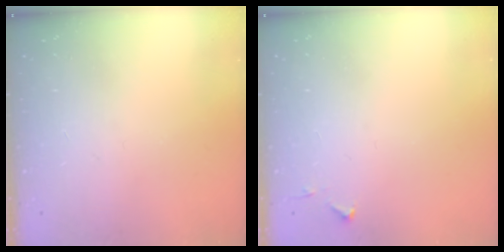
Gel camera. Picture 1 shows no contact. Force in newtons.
{"total": 3.7, "press": 3.7, "slide": 0.6}